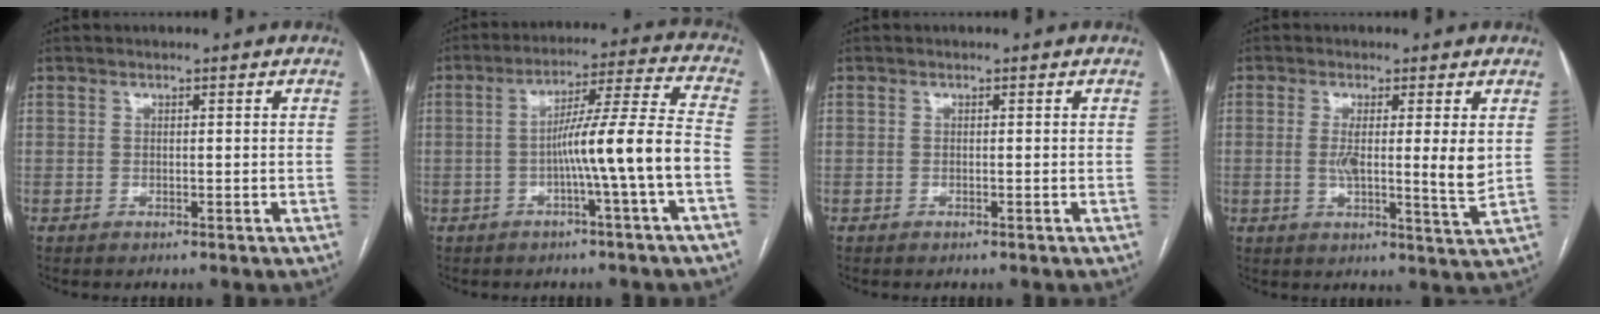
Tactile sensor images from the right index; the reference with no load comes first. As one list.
[{"total": 11.5, "force": [-3.1, -1.5, 11.0], "torque": [-0.176, 0.017, -0.050]}, {"total": 0.0}, {"total": 7.4, "force": [0.9, 0.4, 7.3], "torque": [-0.120, -0.013, 0.009]}]